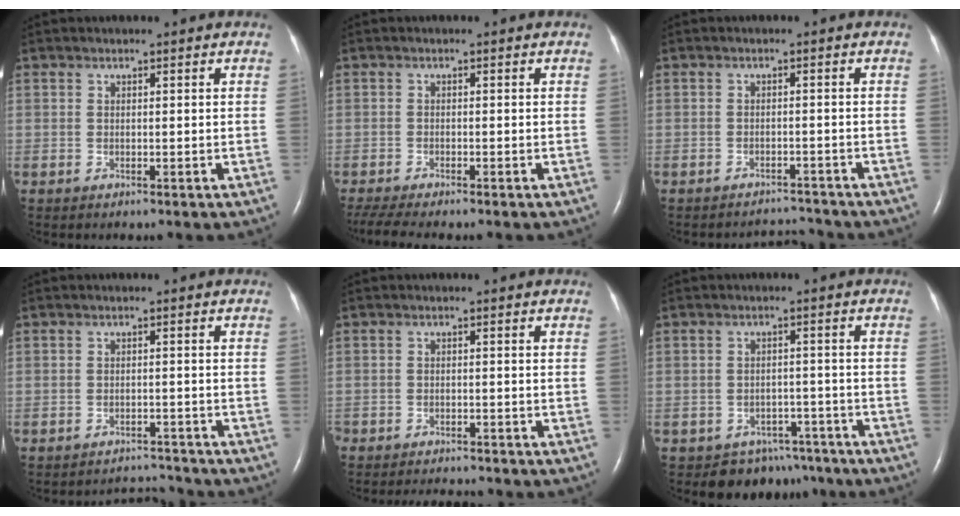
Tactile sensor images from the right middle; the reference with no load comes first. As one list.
[{"total": 6.0, "force": [-5.1, 0.3, 3.2], "torque": [-0.058, -0.012, -0.086]}, {"total": 3.2, "force": [-3.0, -0.2, -1.1], "torque": [0.015, 0.003, -0.042]}, {"total": 3.8, "force": [-3.6, -0.3, -1.3], "torque": [0.018, 0.005, -0.050]}, {"total": 5.4, "force": [-5.2, 1.0, 1.3], "torque": [-0.015, -0.006, -0.073]}, {"total": 6.8, "force": [-5.5, 4.1, 0.0], "torque": [0.014, 0.024, -0.069]}]